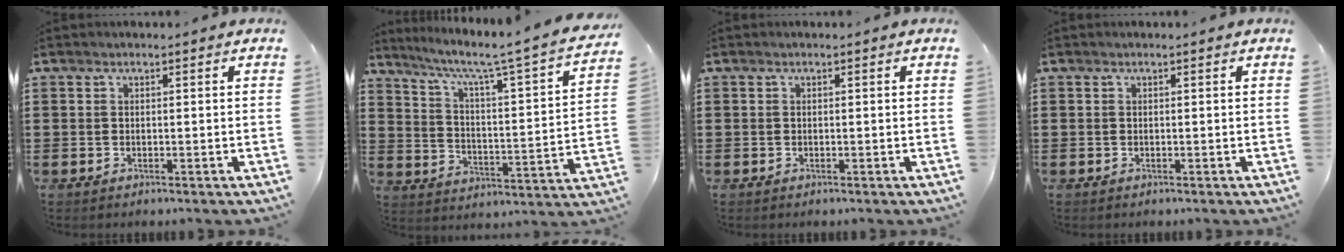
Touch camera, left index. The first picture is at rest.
{"total": 5.3, "force": [4.0, -0.5, 3.4], "torque": [-0.086, -0.044, 0.054]}
{"total": 0.0}
{"total": 0.0}